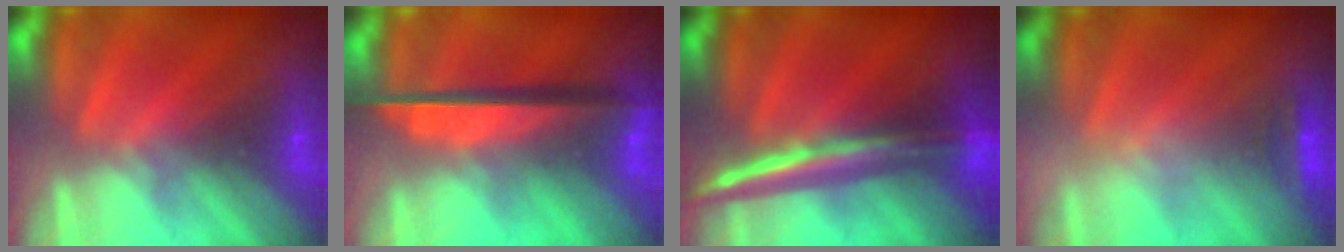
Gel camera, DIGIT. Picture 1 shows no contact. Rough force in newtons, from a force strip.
{"total": 9.3}
{"total": 2.9}
{"total": 2.4}